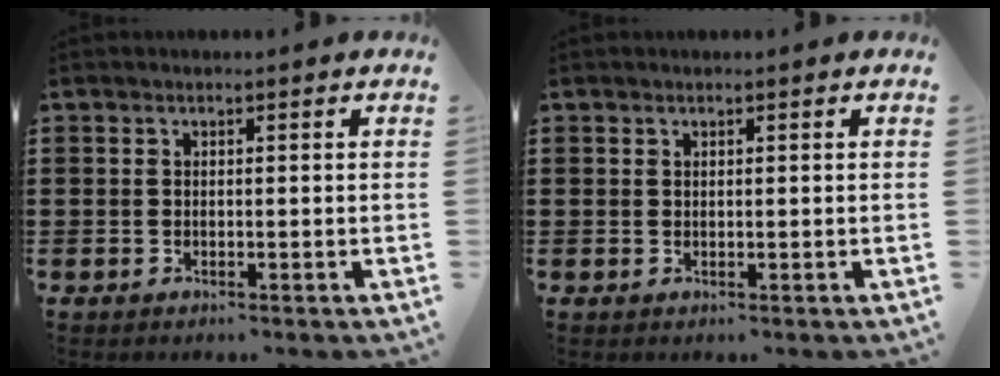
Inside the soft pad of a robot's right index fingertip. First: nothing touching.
{"total": 0.0}